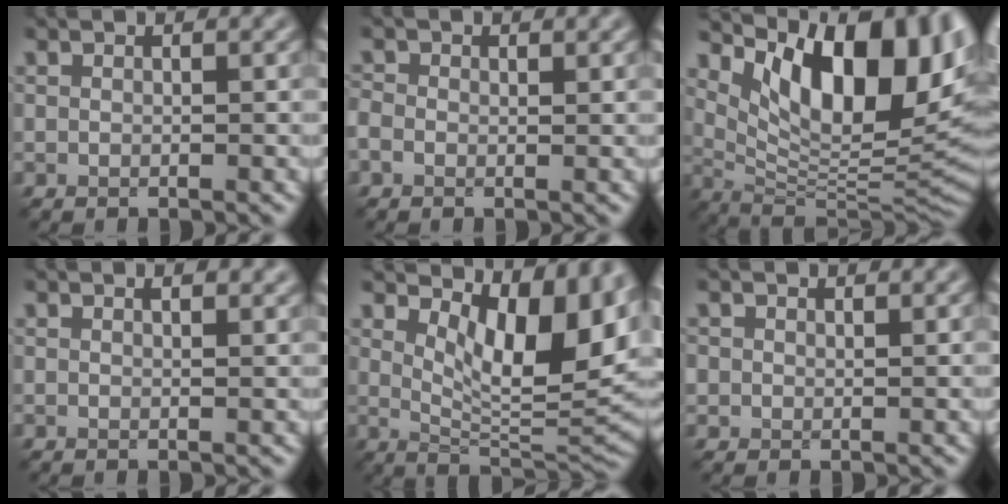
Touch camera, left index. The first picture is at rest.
{"total": 1.2, "force": [0.0, 1.0, 0.7], "torque": [-0.010, 0.001, -0.006]}
{"total": 14.1, "force": [5.5, 6.0, 11.6], "torque": [-0.153, -0.004, 0.095]}
{"total": 1.2, "force": [0.8, 0.3, 0.8], "torque": [-0.010, 0.001, 0.014]}
{"total": 10.2, "force": [3.9, 4.2, 8.4], "torque": [-0.127, -0.012, 0.070]}
{"total": 1.1, "force": [0.6, 0.9, 0.3], "torque": [-0.004, -0.001, 0.010]}